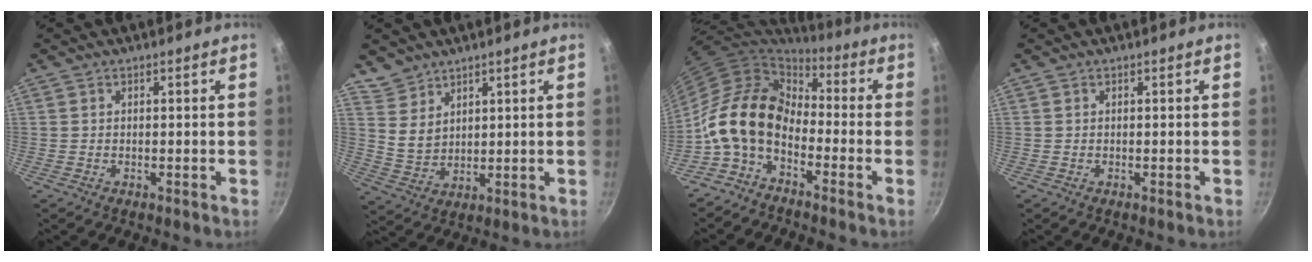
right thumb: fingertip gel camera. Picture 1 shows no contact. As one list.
[{"total": 6.1, "force": [4.6, 3.9, 1.1], "torque": [0.000, -0.019, 0.098]}, {"total": 13.1, "force": [-3.8, 8.7, 9.0], "torque": [-0.145, 0.047, -0.095]}, {"total": 0.0}]